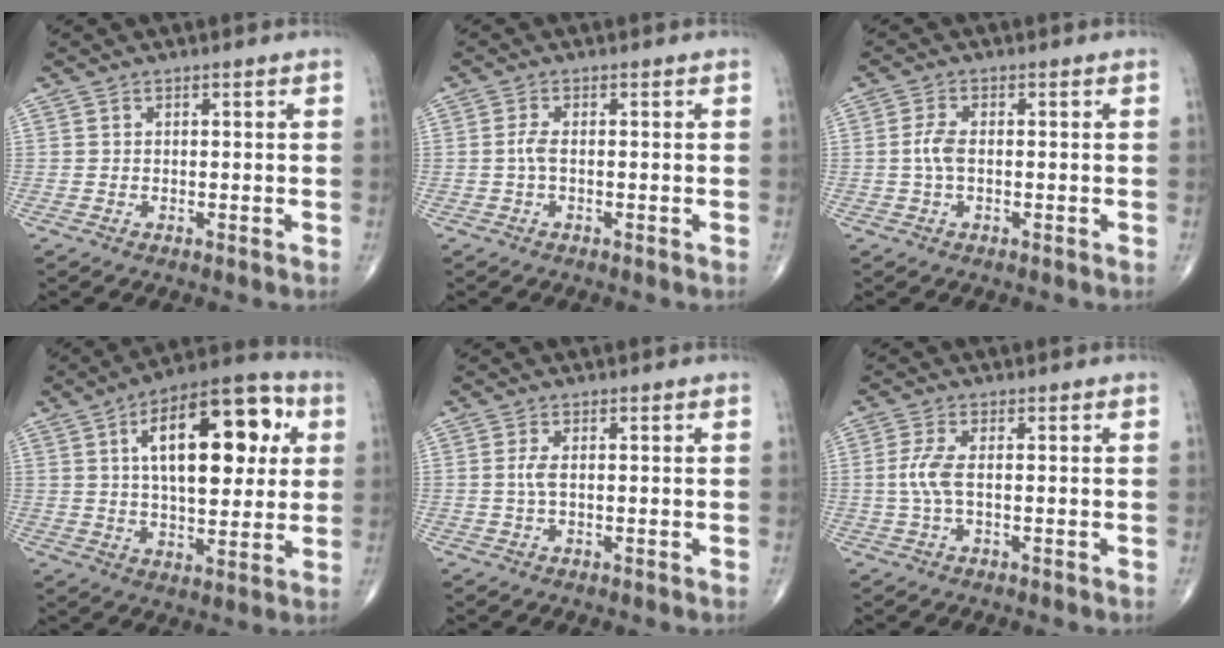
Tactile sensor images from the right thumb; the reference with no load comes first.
{"total": 1.8, "force": [-0.3, 0.5, 1.7], "torque": [-0.040, -0.001, -0.009]}
{"total": 3.1, "force": [-0.2, 1.4, 2.7], "torque": [-0.067, 0.004, -0.008]}
{"total": 21.0, "force": [5.5, 9.8, 17.7], "torque": [-0.235, 0.007, 0.075]}
{"total": 1.7, "force": [0.0, 0.4, 1.7], "torque": [-0.048, -0.002, 0.001]}
{"total": 3.9, "force": [-0.1, 1.1, 3.8], "torque": [-0.105, -0.001, -0.007]}